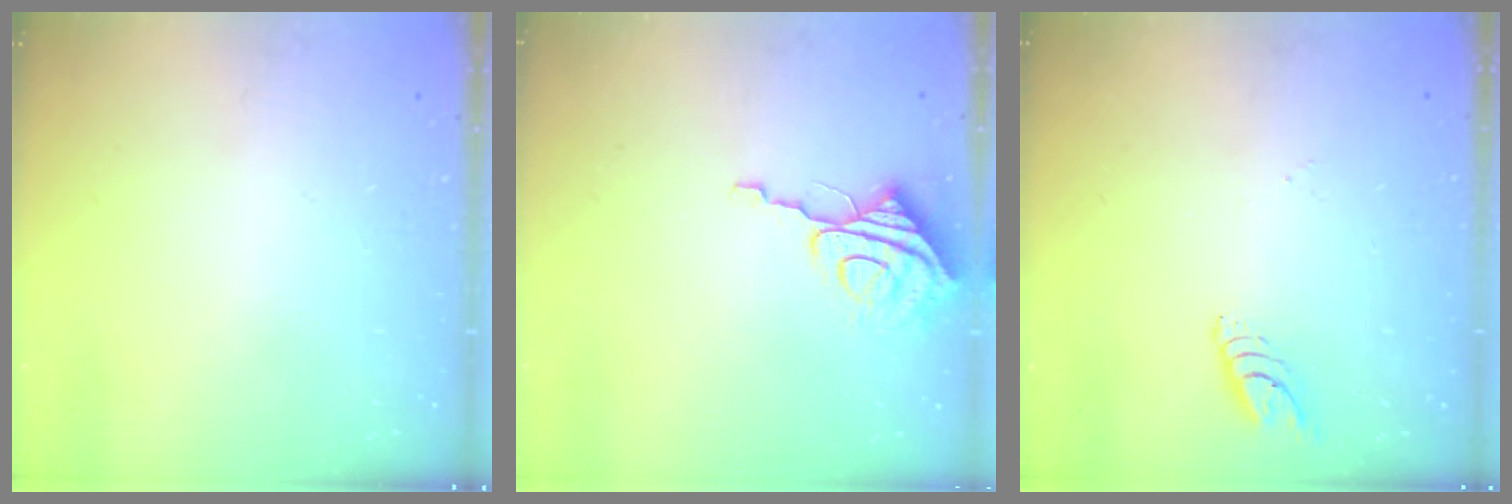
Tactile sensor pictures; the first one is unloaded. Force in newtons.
{"total": 9.0, "press": 8.9, "slide": 0.9}
{"total": 5.8, "press": 5.8, "slide": 0.5}